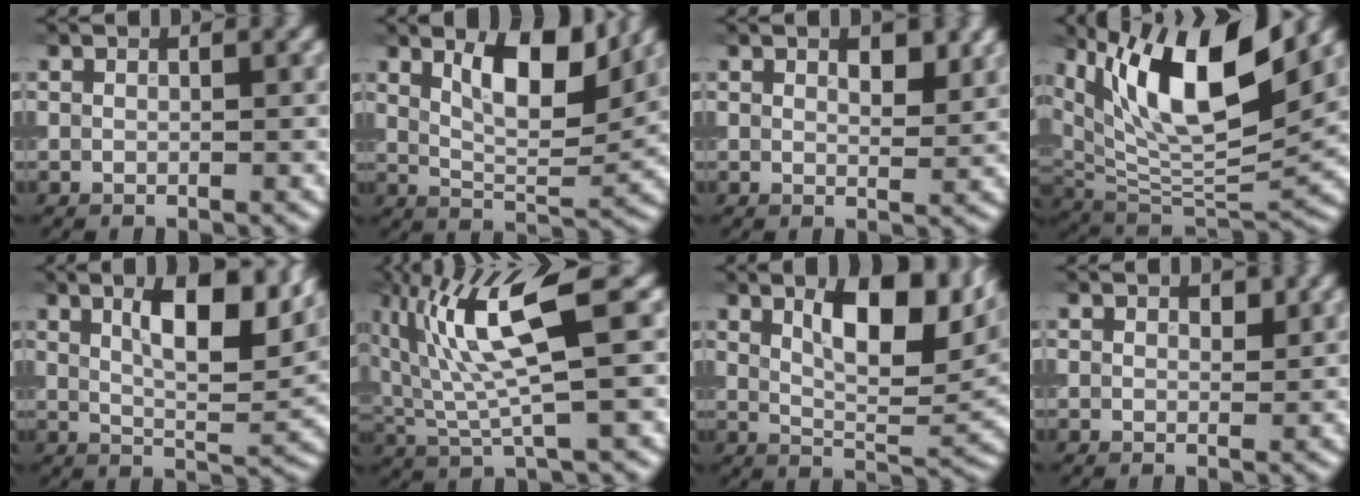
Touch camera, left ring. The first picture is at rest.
{"total": 7.0, "force": [3.5, 2.4, 5.6], "torque": [-0.094, -0.001, 0.058]}
{"total": 2.2, "force": [1.2, 0.9, 1.6], "torque": [-0.019, -0.002, 0.022]}
{"total": 13.3, "force": [6.1, 4.9, 10.8], "torque": [-0.180, 0.006, 0.106]}
{"total": 8.2, "force": [3.7, 2.5, 6.9], "torque": [-0.104, 0.003, 0.064]}
{"total": 7.9, "force": [2.4, 1.6, 7.4], "torque": [-0.150, 0.003, 0.047]}
{"total": 9.6, "force": [3.8, 3.6, 8.0], "torque": [-0.126, 0.003, 0.065]}
{"total": 0.8, "force": [0.5, 0.4, 0.4], "torque": [-0.003, -0.003, 0.008]}